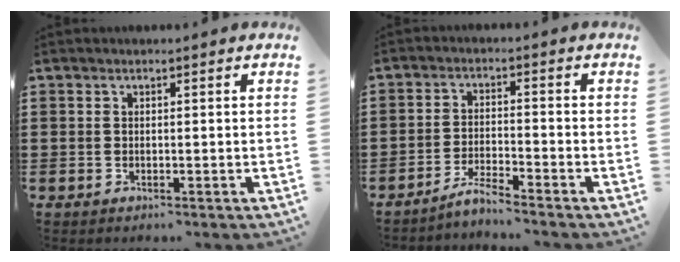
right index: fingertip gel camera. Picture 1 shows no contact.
{"total": 3.4, "force": [-3.2, -0.3, 1.1], "torque": [-0.027, 0.000, -0.066]}